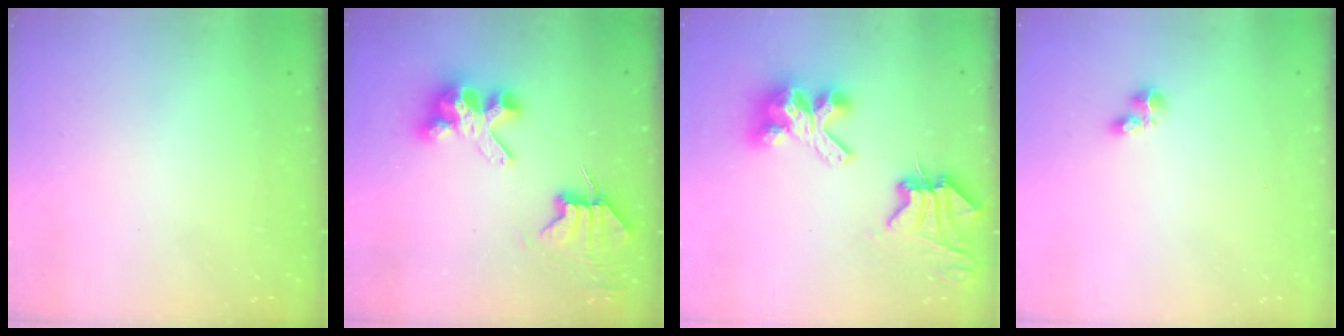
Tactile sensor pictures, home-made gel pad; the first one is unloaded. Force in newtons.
{"total": 8.4, "press": 8.3, "slide": 0.9}
{"total": 7.9, "press": 7.9, "slide": 0.9}
{"total": 3.0, "press": 3.0, "slide": 0.3}